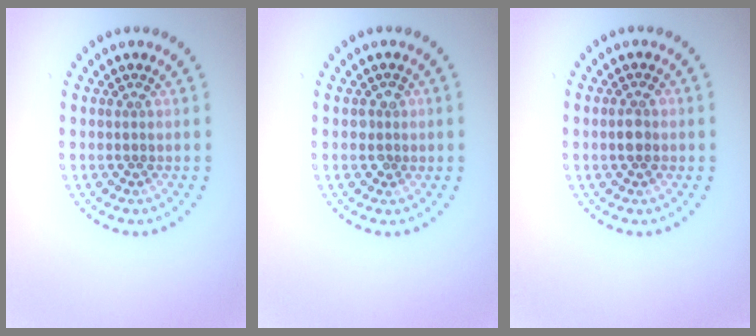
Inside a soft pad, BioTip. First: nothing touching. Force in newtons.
{"total": 1.1, "press": 1.0, "slide": 0.4}
{"total": 1.5, "press": 1.5, "slide": 0.3}